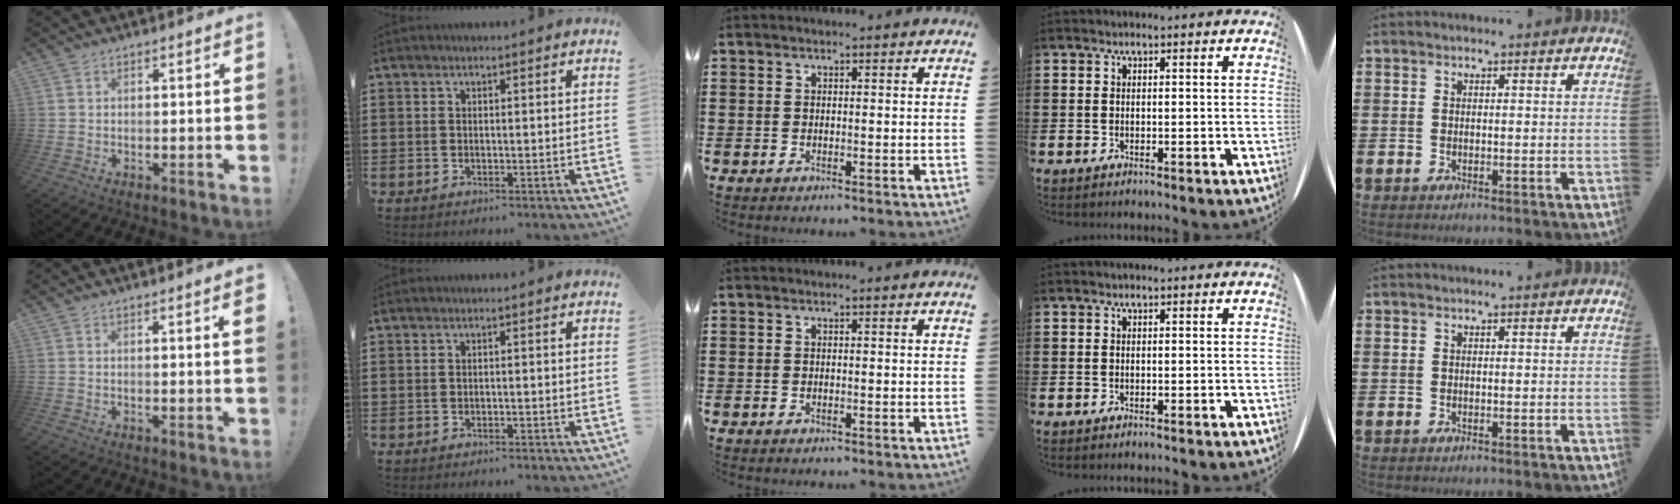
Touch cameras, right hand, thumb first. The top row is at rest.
{"thumb": {"total": 1.6, "force": [1.0, -0.4, 1.2], "torque": [-0.011, -0.007, 0.014]}, "index": {"total": 0.7, "force": [-0.6, 0.1, 0.2], "torque": [-0.007, -0.002, -0.013]}}